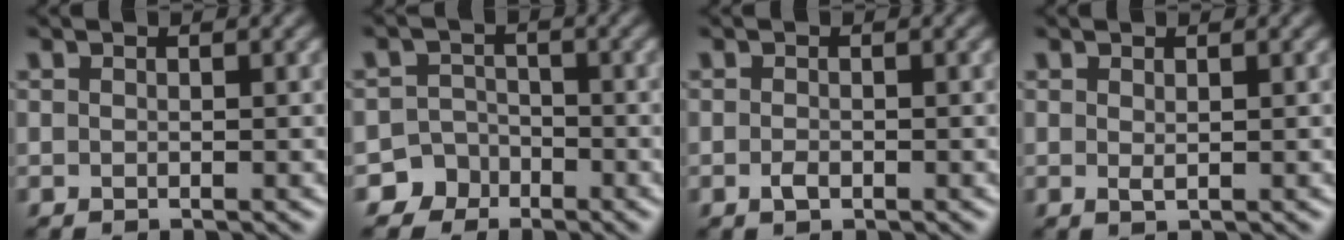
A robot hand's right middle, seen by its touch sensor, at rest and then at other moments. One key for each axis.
{"total": 4.5, "fx": -3.0, "fy": 3.4, "fz": -0.1, "tx": 0.037, "ty": -0.001, "tz": -0.058}
{"total": 0.9, "fx": -0.4, "fy": 0.4, "fz": 0.7, "tx": -0.016, "ty": 0.001, "tz": -0.008}
{"total": 0.6, "fx": 0.2, "fy": 0.1, "fz": 0.5, "tx": -0.012, "ty": 0.001, "tz": 0.005}